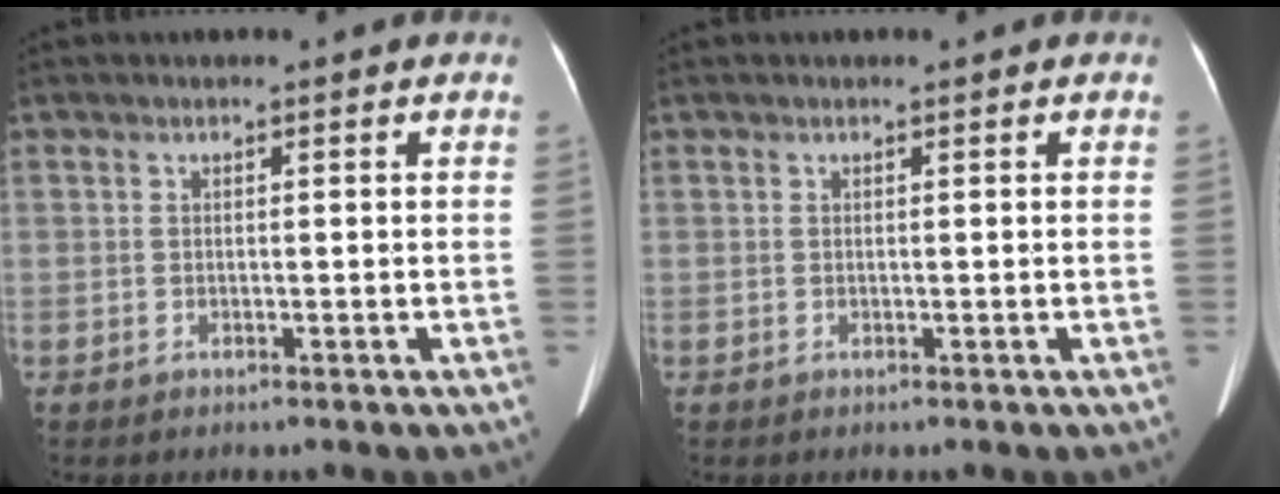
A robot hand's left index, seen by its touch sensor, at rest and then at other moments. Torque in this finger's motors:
{"motor_torque": [-0.45, -0.74, -0.08, -0.01]}